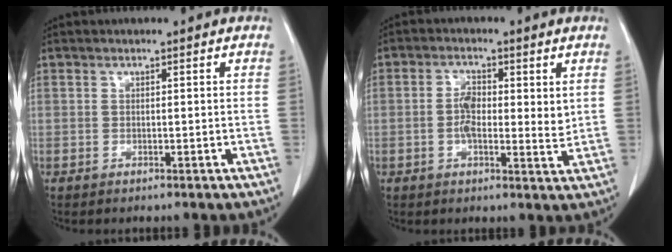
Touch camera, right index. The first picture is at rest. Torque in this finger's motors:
{"motor_torque": [0.14, 0.06, 0.13, 0.03]}